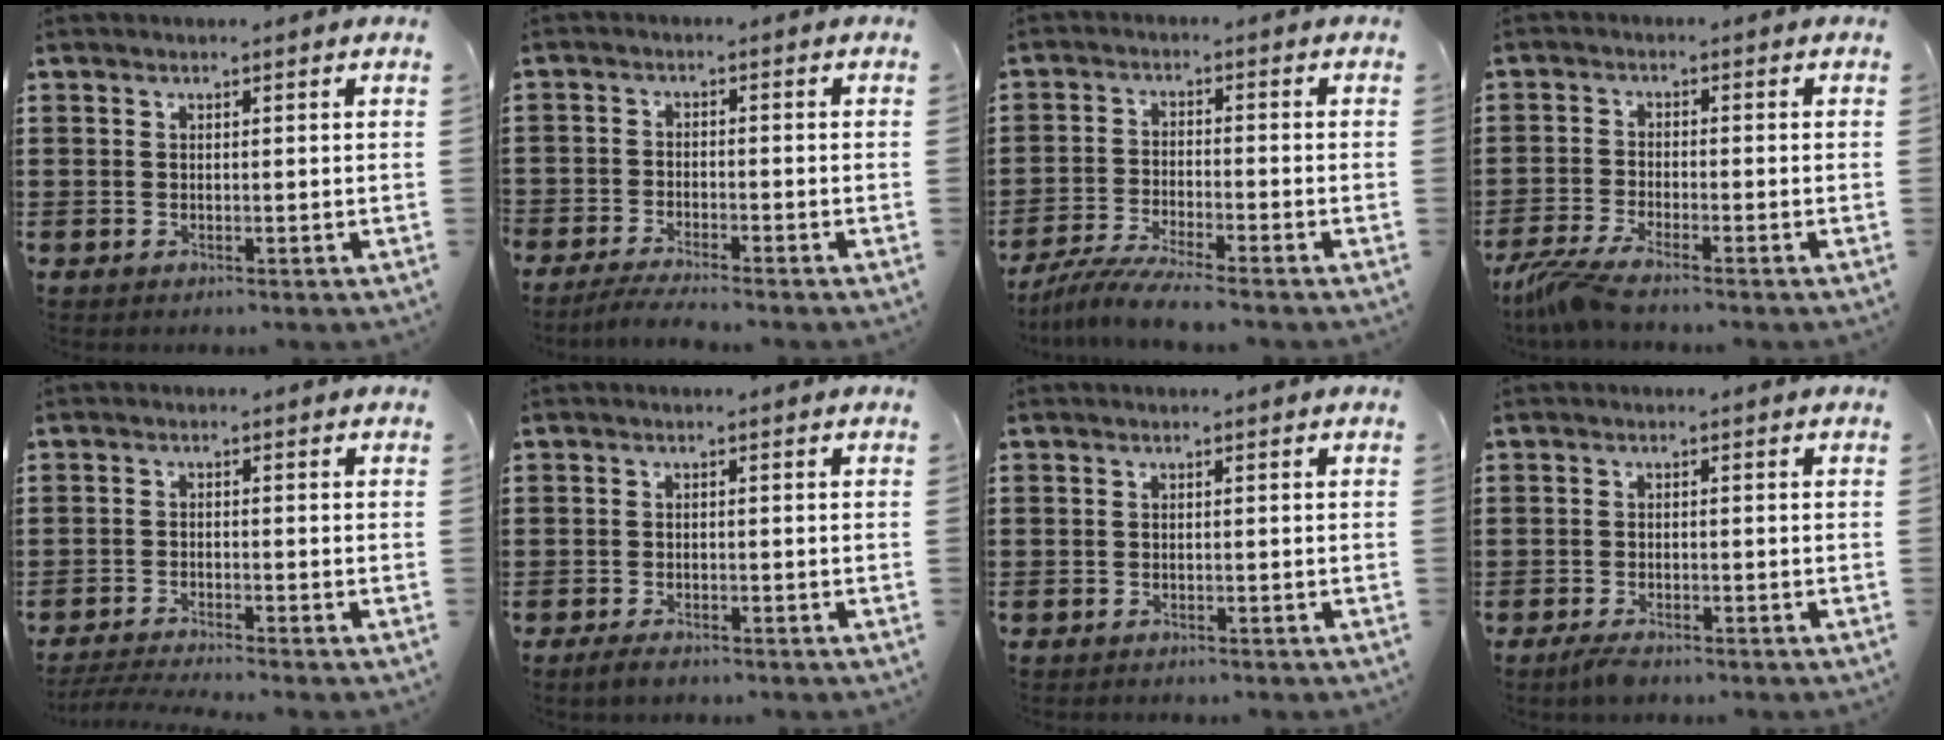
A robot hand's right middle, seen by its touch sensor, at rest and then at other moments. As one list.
[{"total": 3.2, "force": [-3.1, 0.1, 0.6], "torque": [-0.019, -0.001, -0.067]}, {"total": 5.0, "force": [-4.6, -0.4, 1.8], "torque": [-0.050, -0.020, -0.094]}, {"total": 4.1, "force": [-3.5, -0.4, 2.2], "torque": [-0.073, -0.025, -0.076]}, {"total": 2.6, "force": [-2.4, -0.2, 0.8], "torque": [-0.021, -0.001, -0.052]}, {"total": 1.6, "force": [-1.2, 0.5, 0.9], "torque": [-0.025, -0.002, -0.027]}, {"total": 0.5, "force": [-0.5, 0.1, 0.0], "torque": [-0.001, 0.001, -0.011]}, {"total": 1.7, "force": [-1.5, 0.3, 0.8], "torque": [-0.030, -0.005, -0.033]}]